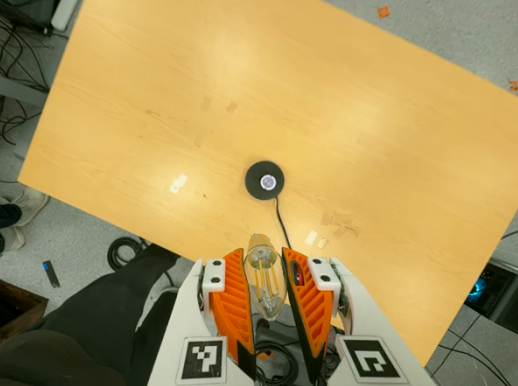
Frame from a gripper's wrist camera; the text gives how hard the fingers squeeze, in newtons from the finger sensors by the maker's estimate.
{"total": 12.2, "left": 12.5, "right": 11.9}